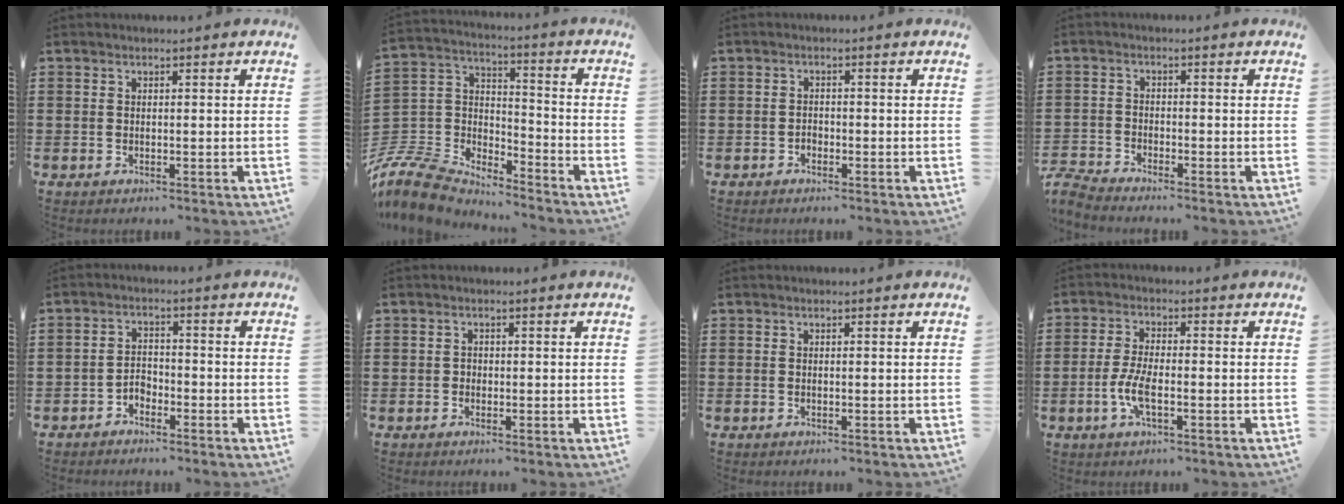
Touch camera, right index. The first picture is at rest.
{"total": 9.0, "force": [-8.2, 3.1, 1.9], "torque": [-0.091, -0.008, -0.173]}
{"total": 1.1, "force": [-0.7, 0.7, 0.3], "torque": [-0.008, -0.002, -0.016]}
{"total": 3.0, "force": [-2.9, 0.0, 0.3], "torque": [-0.024, -0.008, -0.066]}
{"total": 2.3, "force": [-1.9, 1.1, 0.5], "torque": [-0.017, 0.004, -0.041]}
{"total": 0.6, "force": [-0.2, 0.6, 0.1], "torque": [-0.004, 0.002, -0.005]}
{"total": 0.0}
{"total": 5.1, "force": [-1.6, 1.6, 4.6], "torque": [-0.106, -0.005, -0.035]}